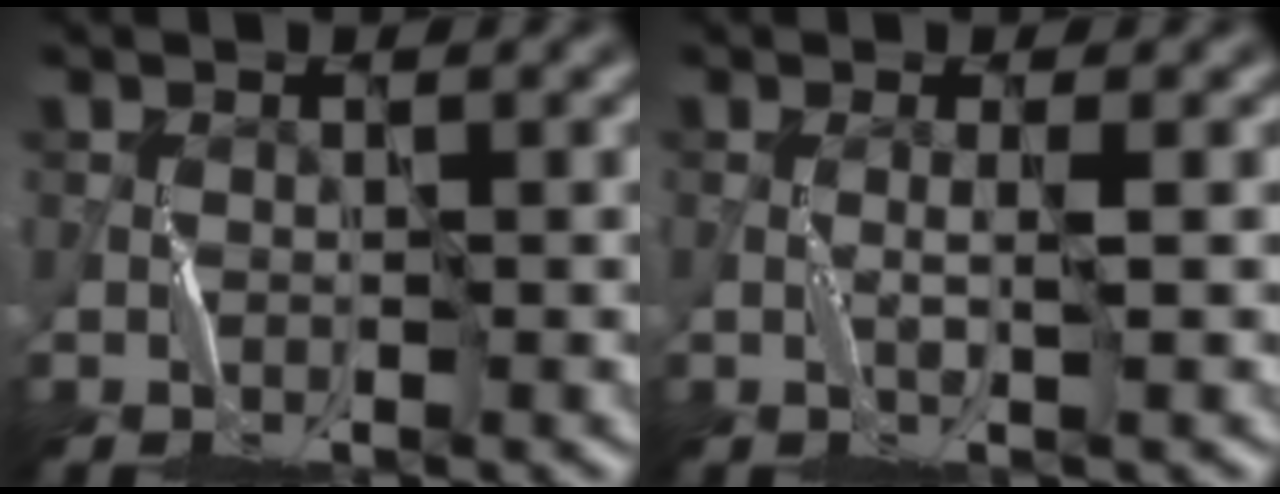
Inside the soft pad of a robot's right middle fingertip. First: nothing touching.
{"total": 1.0, "force": [0.3, -0.9, 0.2], "torque": [-0.011, 0.002, 0.003]}